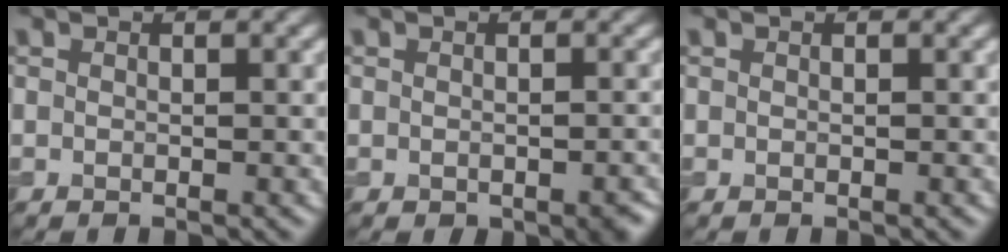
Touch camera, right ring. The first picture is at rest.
{"total": 1.6, "force": [-0.8, 0.8, 1.1], "torque": [-0.015, -0.004, -0.006]}
{"total": 0.0}